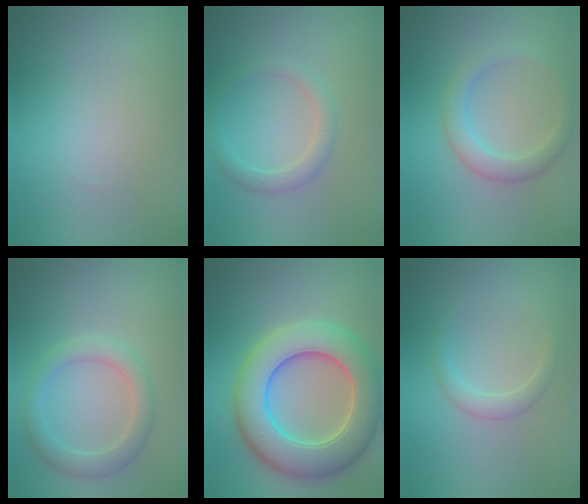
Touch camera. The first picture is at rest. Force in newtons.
{"total": 2.0, "press": 2.0, "slide": 0.0}
{"total": 2.7, "press": 2.7, "slide": 0.0}
{"total": 3.1, "press": 3.1, "slide": 0.2}
{"total": 9.7, "press": 9.7, "slide": 0.3}
{"total": 1.4, "press": 1.4, "slide": 0.0}